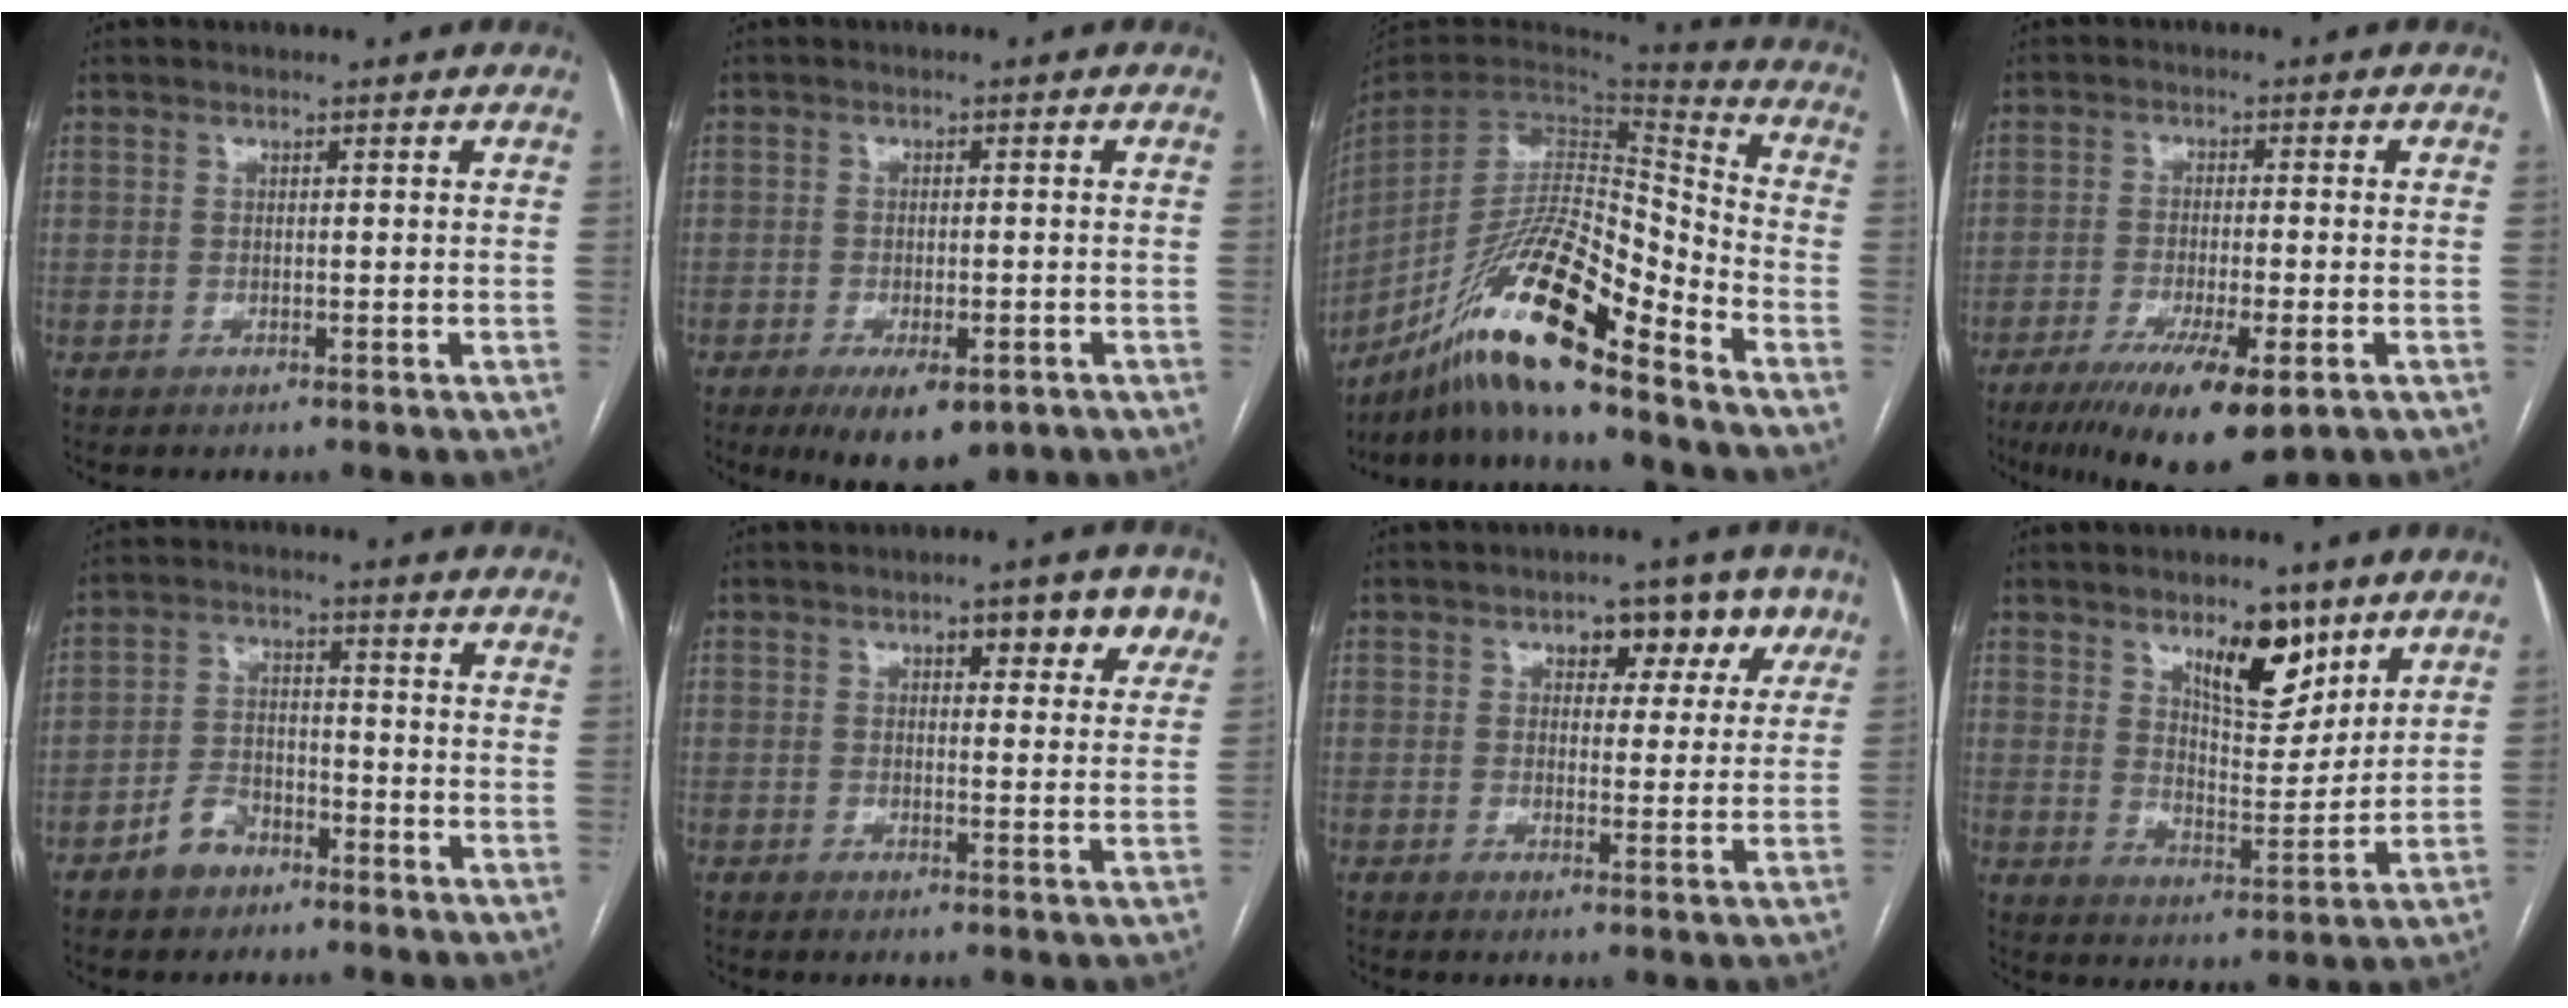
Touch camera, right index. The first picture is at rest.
{"total": 7.5, "force": [-4.4, 3.0, 5.2], "torque": [-0.074, -0.009, -0.061]}
{"total": 20.3, "force": [-14.3, 1.4, 14.4], "torque": [-0.284, -0.011, -0.263]}
{"total": 11.9, "force": [-6.9, 2.0, 9.4], "torque": [-0.153, -0.028, -0.109]}
{"total": 5.8, "force": [-3.7, 3.7, 2.5], "torque": [-0.053, 0.015, -0.063]}
{"total": 6.8, "force": [3.7, 2.1, 5.3], "torque": [-0.057, 0.008, 0.045]}
{"total": 7.2, "force": [3.7, 4.4, 4.3], "torque": [-0.032, 0.020, 0.044]}
{"total": 9.5, "force": [6.0, 3.5, 6.6], "torque": [-0.107, -0.007, 0.104]}